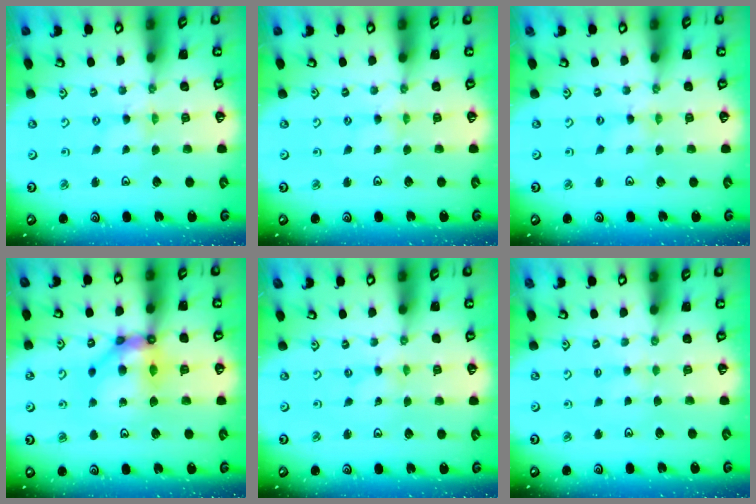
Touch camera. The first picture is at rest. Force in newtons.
{"total": 1.9, "press": 1.8, "slide": 0.3}
{"total": 0.0}
{"total": 11.6, "press": 11.4, "slide": 1.9}
{"total": 0.0}
{"total": 2.2, "press": 2.2, "slide": 0.4}